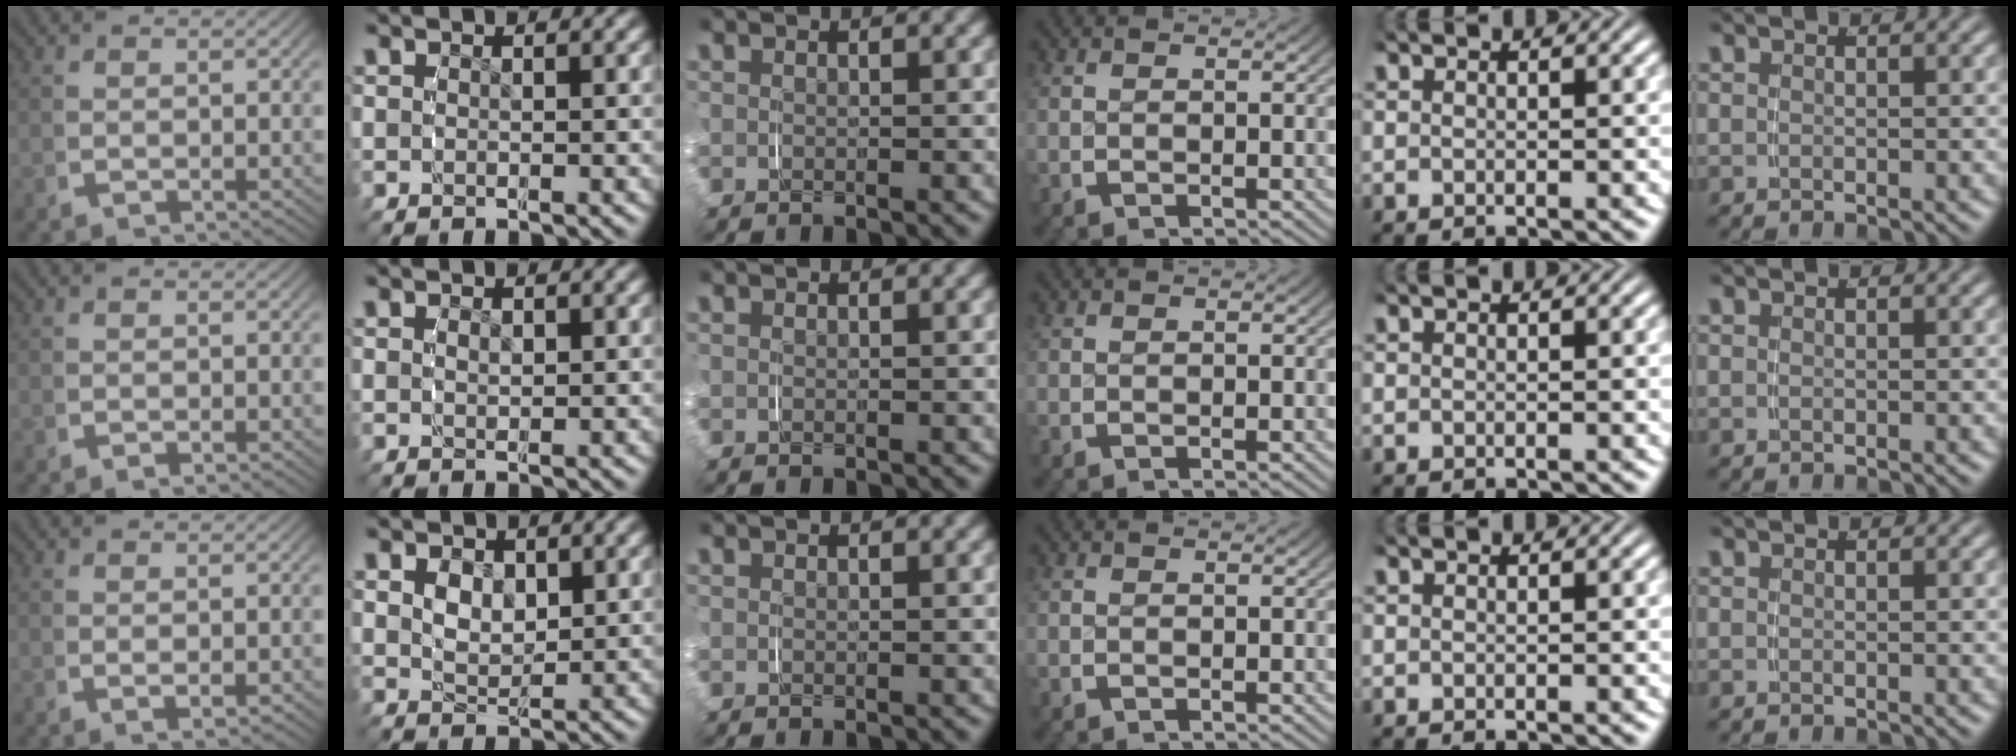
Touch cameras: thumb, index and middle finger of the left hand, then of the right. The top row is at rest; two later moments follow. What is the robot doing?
{"motion": "grasp_and_lifting", "object": "pen bag"}